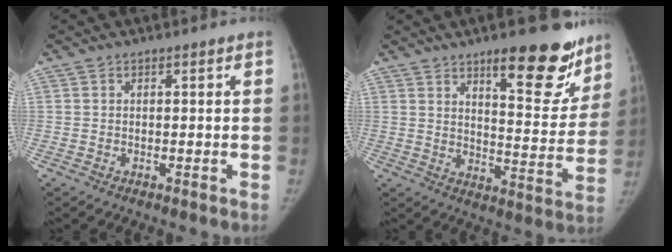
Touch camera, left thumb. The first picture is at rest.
{"total": 17.1, "force": [11.3, 5.5, 11.6], "torque": [-0.094, -0.080, 0.161]}